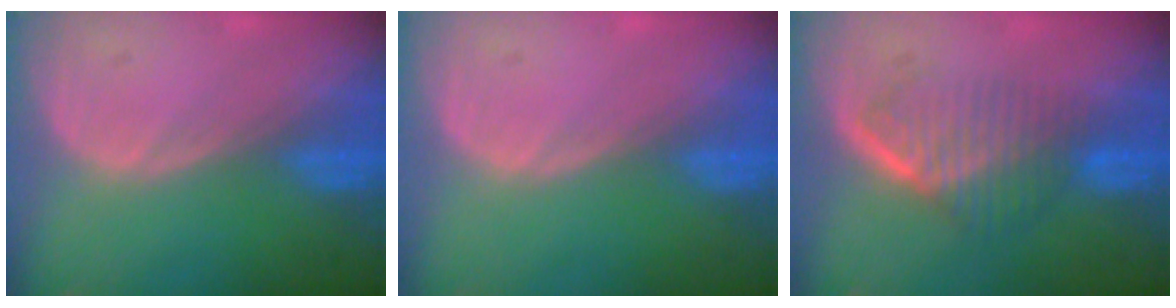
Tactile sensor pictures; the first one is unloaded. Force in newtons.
{"total": 0.0}
{"total": 6.6, "press": 5.9, "slide": 3.1}